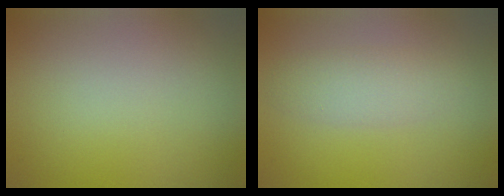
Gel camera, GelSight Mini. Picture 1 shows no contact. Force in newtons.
{"total": 2.6, "press": 2.6, "slide": 0.0}